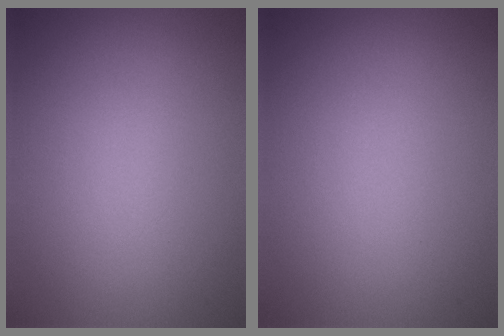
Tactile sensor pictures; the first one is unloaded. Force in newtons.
{"total": 0.0}